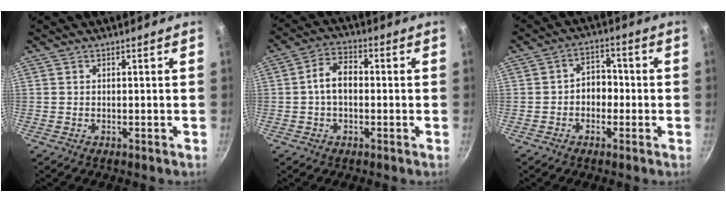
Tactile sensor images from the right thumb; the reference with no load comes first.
{"total": 6.8, "force": [-0.3, 4.5, 5.1], "torque": [-0.075, 0.023, -0.015]}
{"total": 4.9, "force": [-1.4, 3.8, 2.7], "torque": [-0.001, 0.025, -0.031]}